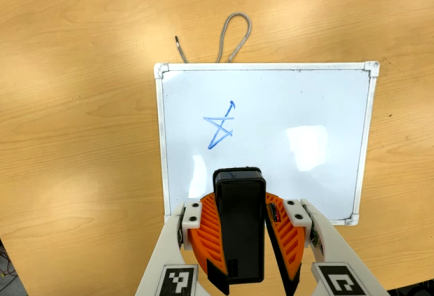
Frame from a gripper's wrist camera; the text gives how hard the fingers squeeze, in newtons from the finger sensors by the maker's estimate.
{"total": 10.8, "left": 10.4, "right": 11.1}